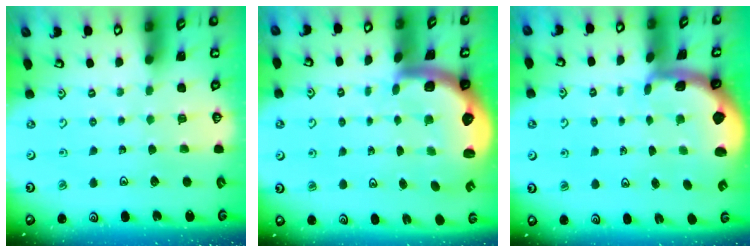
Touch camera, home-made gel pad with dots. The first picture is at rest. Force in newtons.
{"total": 3.6, "press": 3.4, "slide": 1.2}
{"total": 1.5, "press": 1.5, "slide": 0.4}